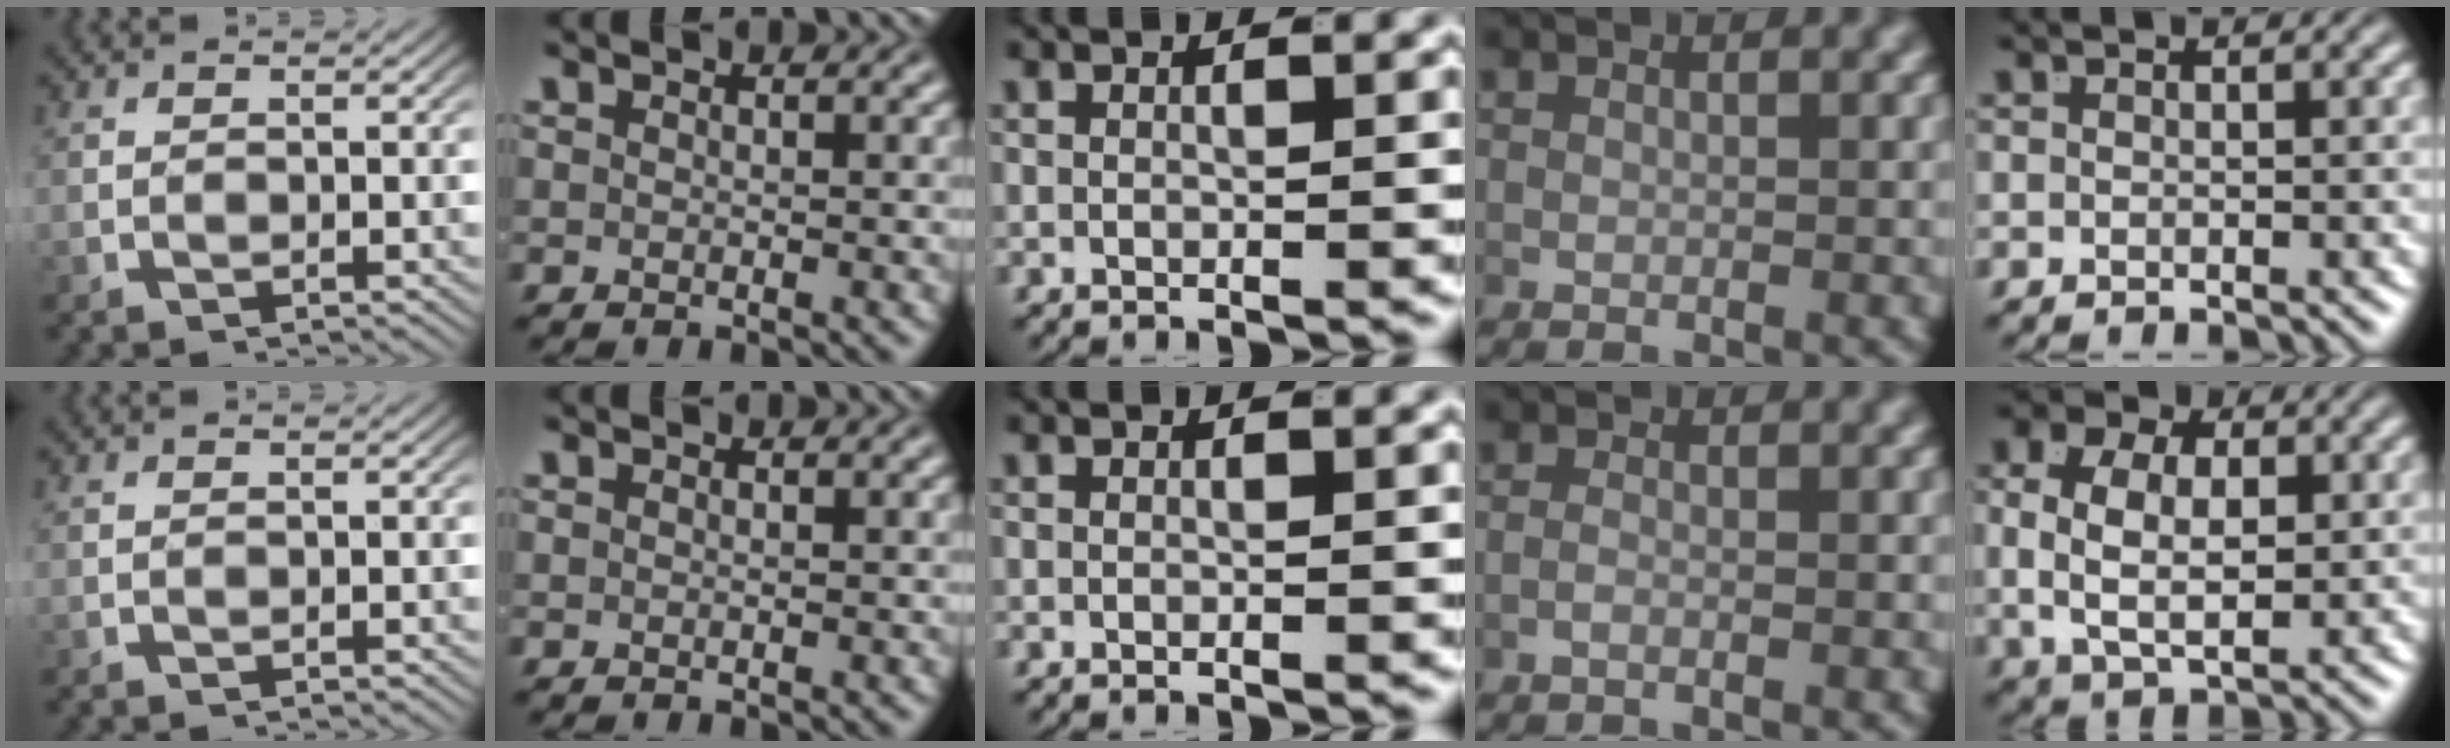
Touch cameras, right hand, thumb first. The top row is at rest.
{"ring": {"total": 0.9, "force": [-0.6, 0.0, 0.7], "torque": [-0.021, -0.008, -0.010]}, "little": {"total": 7.5, "force": [0.3, 5.3, 5.3], "torque": [-0.102, -0.012, 0.008]}}